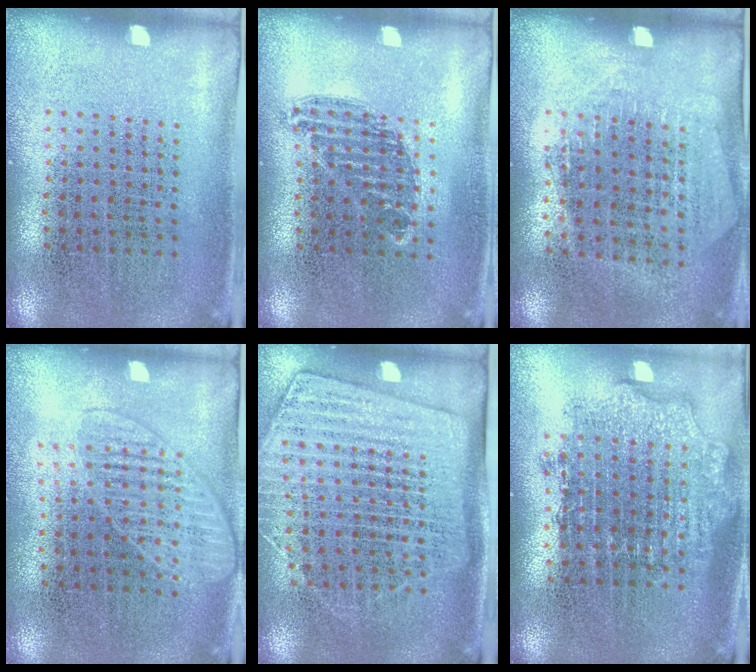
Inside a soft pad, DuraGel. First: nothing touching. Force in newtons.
{"total": 0.8, "press": 0.7, "slide": 0.4}
{"total": 1.3, "press": 1.2, "slide": 0.6}
{"total": 1.3, "press": 1.2, "slide": 0.6}
{"total": 1.8, "press": 1.5, "slide": 1.1}
{"total": 1.7, "press": 1.4, "slide": 1.0}